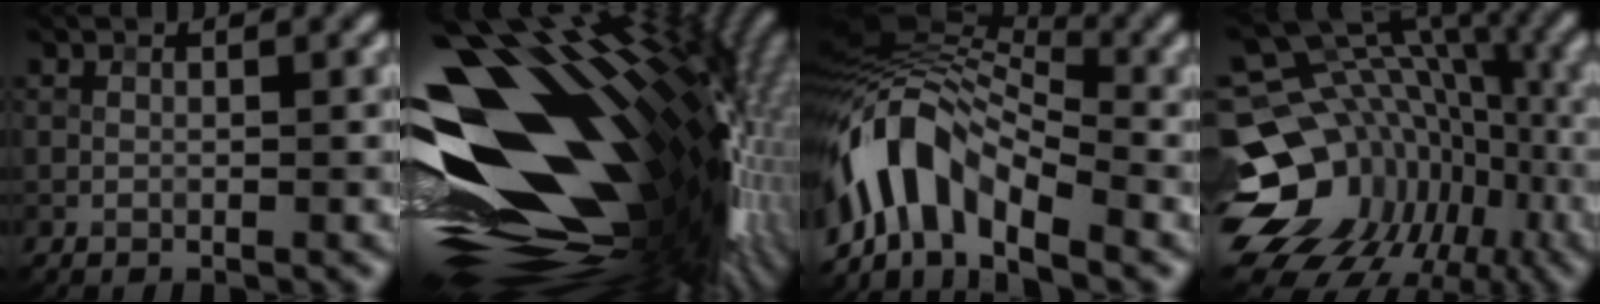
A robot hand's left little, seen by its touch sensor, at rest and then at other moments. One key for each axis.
{"total": 19.4, "fx": -0.2, "fy": 9.8, "fz": 16.8, "tx": -0.290, "ty": -0.011, "tz": 0.001}
{"total": 8.8, "fx": -4.8, "fy": 4.4, "fz": 5.9, "tx": -0.107, "ty": 0.016, "tz": -0.102}
{"total": 17.5, "fx": -5.6, "fy": 13.4, "fz": 9.6, "tx": -0.156, "ty": 0.000, "tz": -0.055}